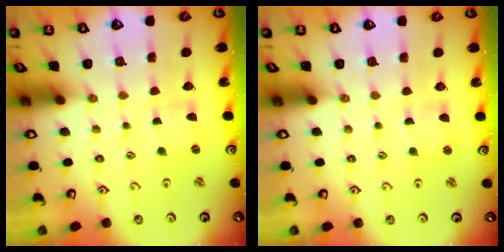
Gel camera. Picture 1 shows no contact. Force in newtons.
{"total": 0.9, "press": 0.9, "slide": 0.3}